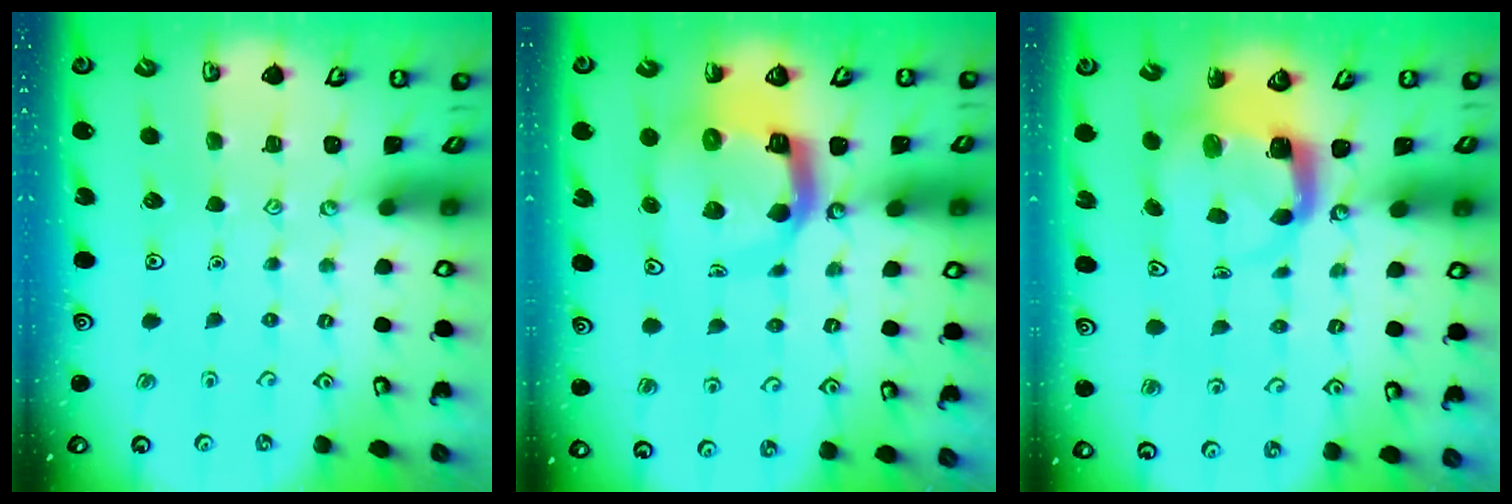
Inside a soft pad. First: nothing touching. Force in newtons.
{"total": 12.1, "press": 12.0, "slide": 1.4}
{"total": 5.3, "press": 5.3, "slide": 0.8}